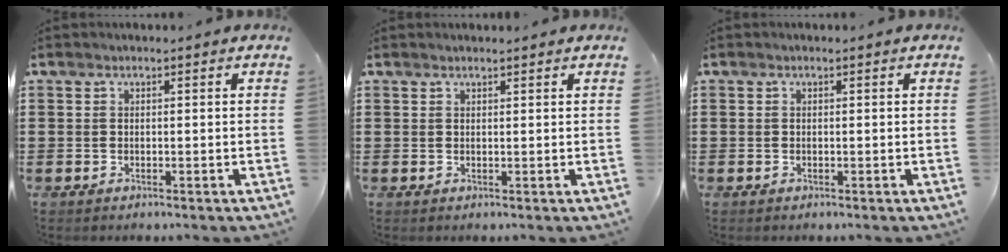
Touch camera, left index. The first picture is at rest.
{"total": 0.7, "force": [0.7, 0.0, 0.2], "torque": [-0.005, -0.002, 0.014]}
{"total": 0.0}